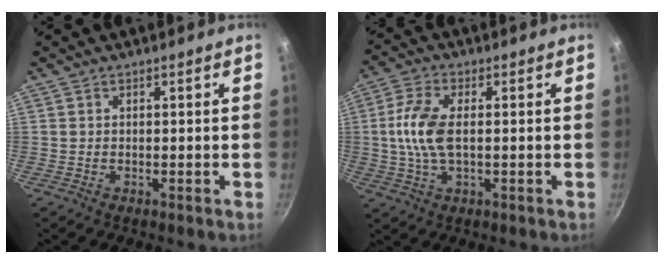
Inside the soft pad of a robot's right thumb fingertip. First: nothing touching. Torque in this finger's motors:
{"motor_torque": [1.44, 1.00, 1.10, -0.64, 0.08]}